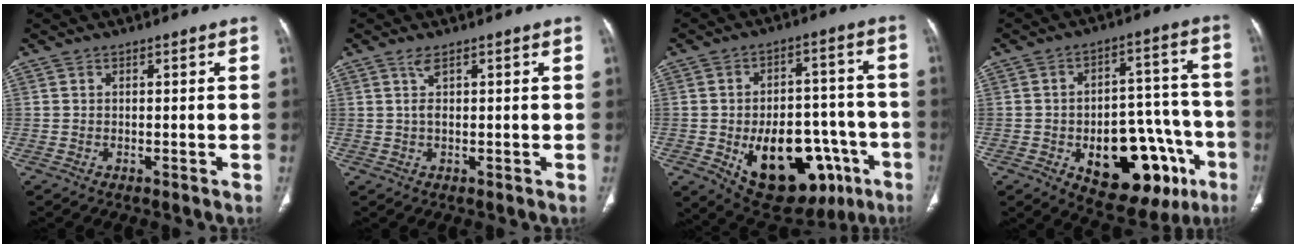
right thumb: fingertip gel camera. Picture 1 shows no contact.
{"total": 1.8, "force": [0.9, 0.6, 1.5], "torque": [-0.031, 0.005, 0.021]}
{"total": 22.8, "force": [-8.1, 13.3, 16.7], "torque": [-0.210, 0.032, -0.093]}
{"total": 21.5, "force": [-8.3, 11.8, 16.0], "torque": [-0.175, 0.050, -0.095]}